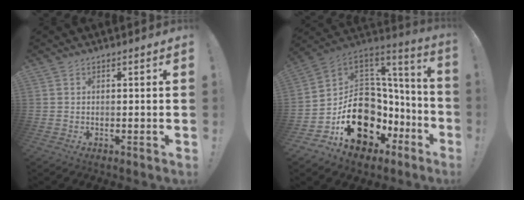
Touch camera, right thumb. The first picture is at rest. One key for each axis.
{"total": 20.7, "fx": -6.1, "fy": 15.7, "fz": 12.1, "tx": -0.193, "ty": 0.014, "tz": -0.056}